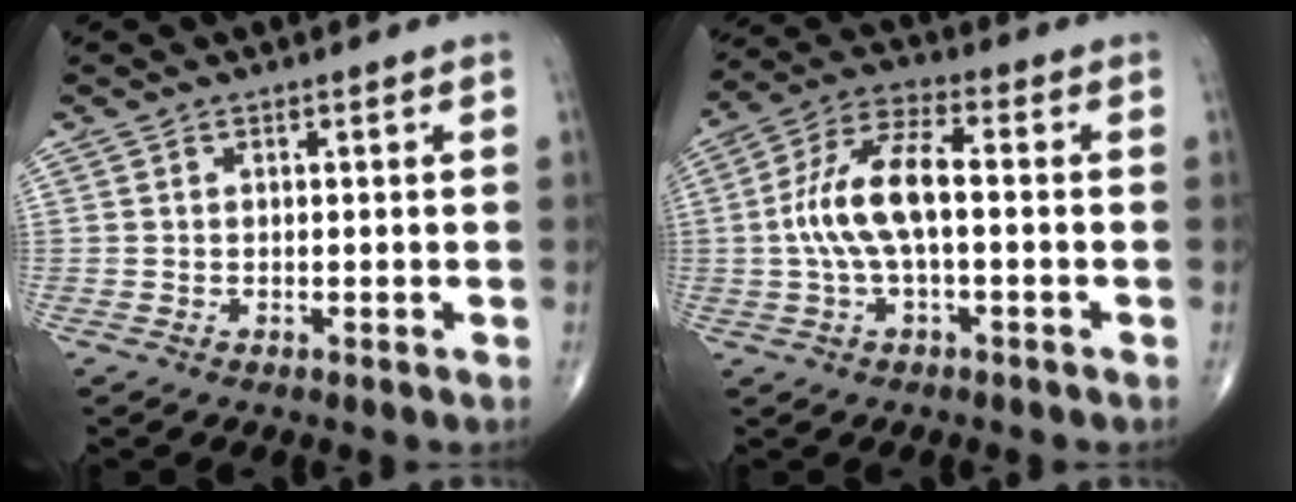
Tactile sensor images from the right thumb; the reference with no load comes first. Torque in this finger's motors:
{"motor_torque": [-0.40, 0.83, 1.23, -0.19, 0.36]}